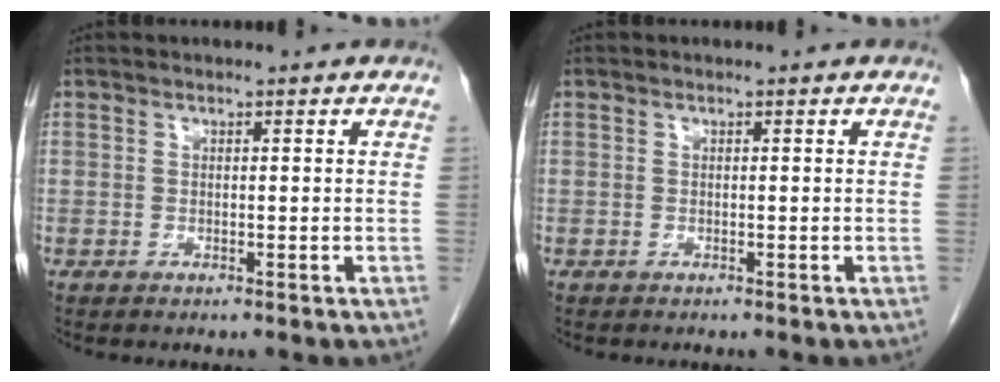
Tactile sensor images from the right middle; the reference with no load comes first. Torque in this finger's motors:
{"motor_torque": [-0.37, -0.12, -0.09, -0.01]}